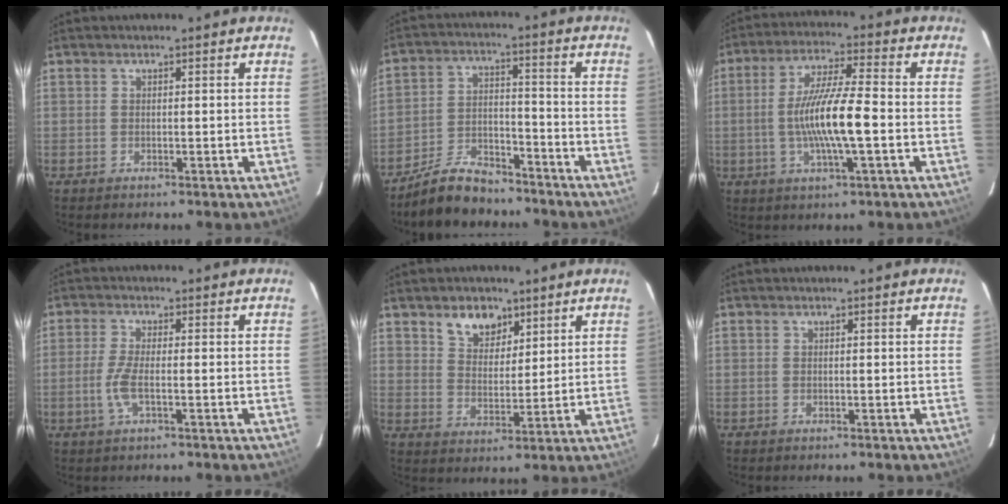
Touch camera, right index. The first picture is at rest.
{"total": 9.8, "force": [-8.4, 4.0, 3.1], "torque": [-0.083, 0.016, -0.141]}
{"total": 11.6, "force": [-2.0, 1.2, 11.4], "torque": [-0.217, -0.002, -0.037]}
{"total": 4.9, "force": [-1.6, 1.1, 4.5], "torque": [-0.100, -0.003, -0.034]}
{"total": 7.0, "force": [4.5, 4.4, 3.0], "torque": [-0.044, 0.008, 0.086]}
{"total": 0.0}